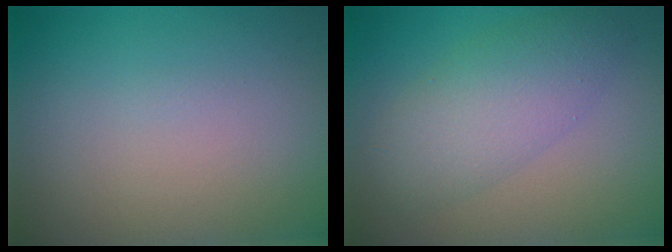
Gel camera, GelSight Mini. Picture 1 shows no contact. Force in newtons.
{"total": 4.9, "press": 4.9, "slide": 0.1}